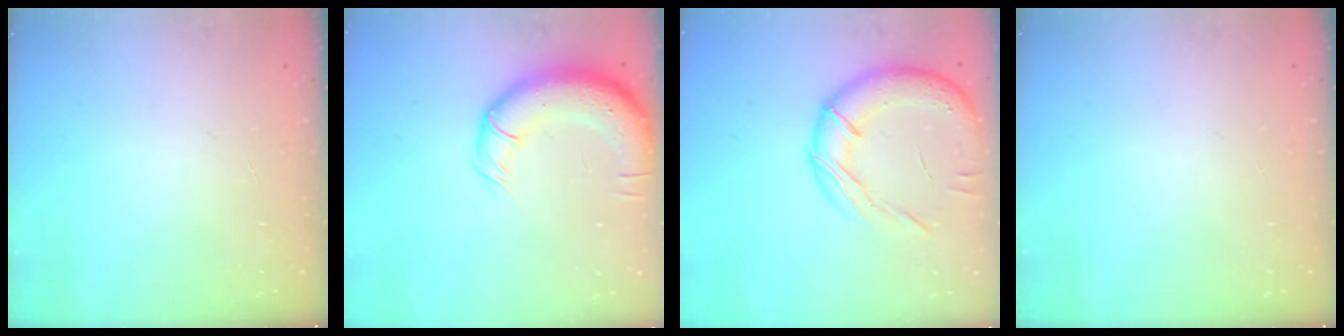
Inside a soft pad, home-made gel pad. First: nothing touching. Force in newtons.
{"total": 13.7, "press": 13.3, "slide": 3.4}
{"total": 17.7, "press": 17.4, "slide": 3.2}
{"total": 0.0}